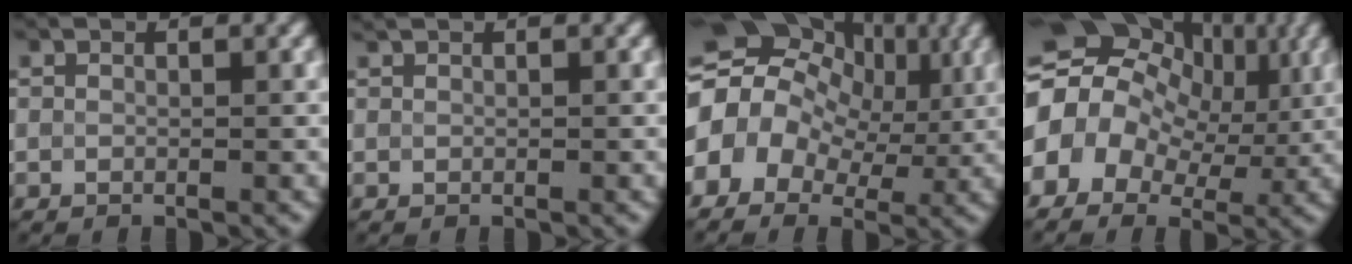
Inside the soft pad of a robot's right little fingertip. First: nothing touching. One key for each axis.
{"total": 0.0}
{"total": 13.7, "fx": 1.7, "fy": 10.7, "fz": 8.4, "tx": -0.145, "ty": 0.025, "tz": 0.012}
{"total": 15.3, "fx": 2.1, "fy": 12.1, "fz": 9.2, "tx": -0.165, "ty": 0.027, "tz": 0.020}